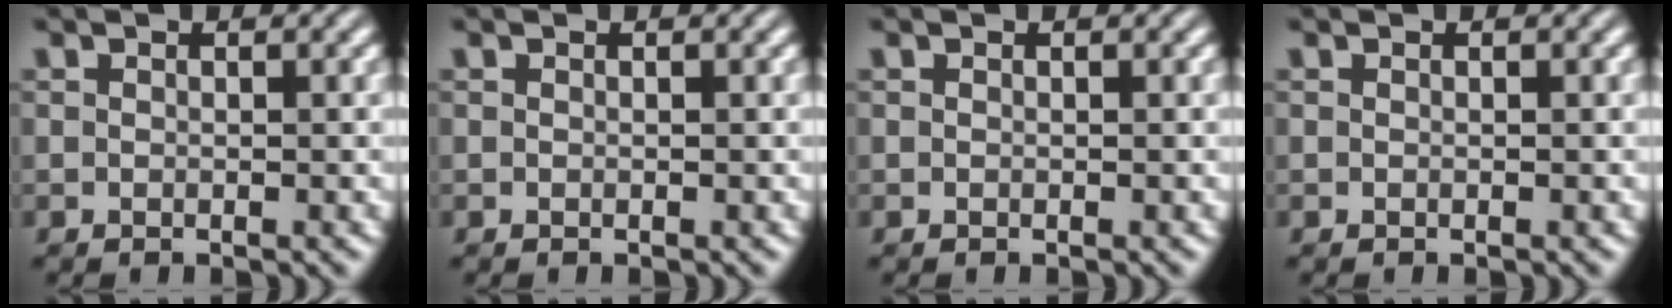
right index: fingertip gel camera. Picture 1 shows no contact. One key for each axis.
{"total": 0.0}
{"total": 0.0}
{"total": 0.0}